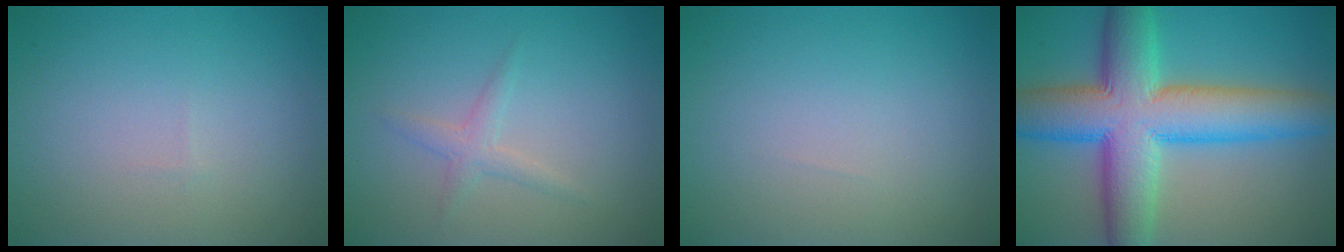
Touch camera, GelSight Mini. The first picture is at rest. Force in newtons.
{"total": 1.6, "press": 1.6, "slide": 0.0}
{"total": 0.0}
{"total": 11.9, "press": 11.8, "slide": 0.4}